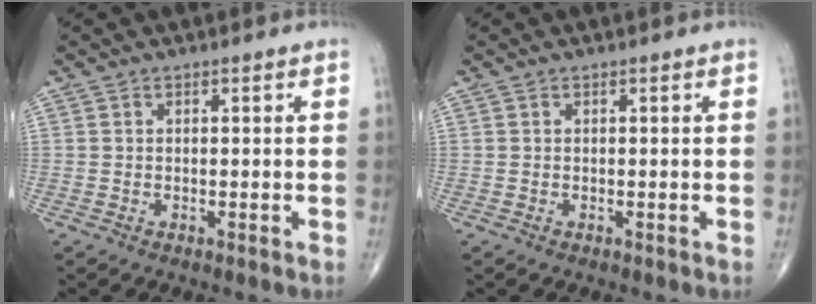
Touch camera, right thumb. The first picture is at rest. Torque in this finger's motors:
{"motor_torque": [0.00, 0.00, -0.01, 0.01, 0.00]}